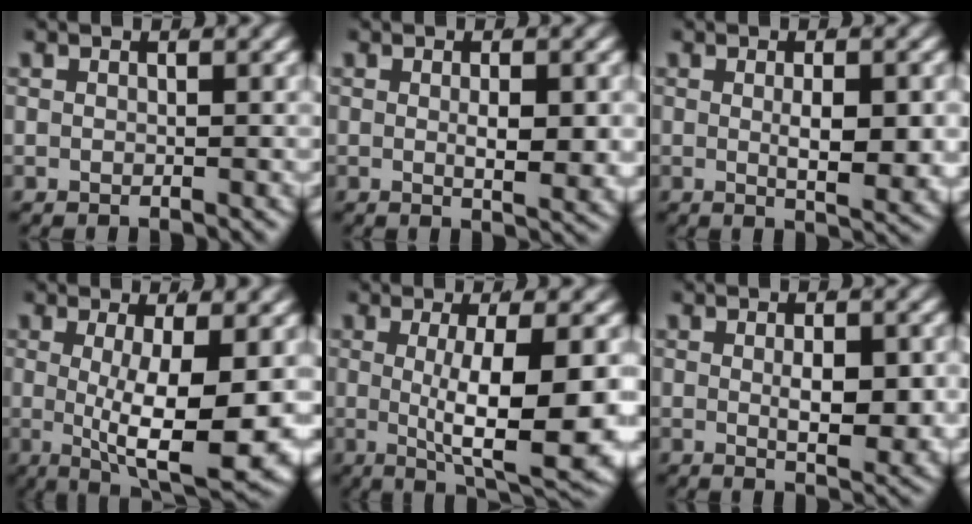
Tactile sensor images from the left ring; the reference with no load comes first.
{"total": 2.6, "force": [0.1, 0.3, 2.6], "torque": [-0.037, -0.010, 0.004]}
{"total": 3.5, "force": [0.1, 0.5, 3.4], "torque": [-0.051, -0.012, 0.004]}
{"total": 10.1, "force": [-0.5, 2.7, 9.7], "torque": [-0.138, -0.023, 0.007]}
{"total": 10.2, "force": [-0.4, 2.2, 9.9], "torque": [-0.137, -0.015, 0.010]}
{"total": 3.7, "force": [0.0, 1.1, 3.6], "torque": [-0.050, -0.014, 0.005]}